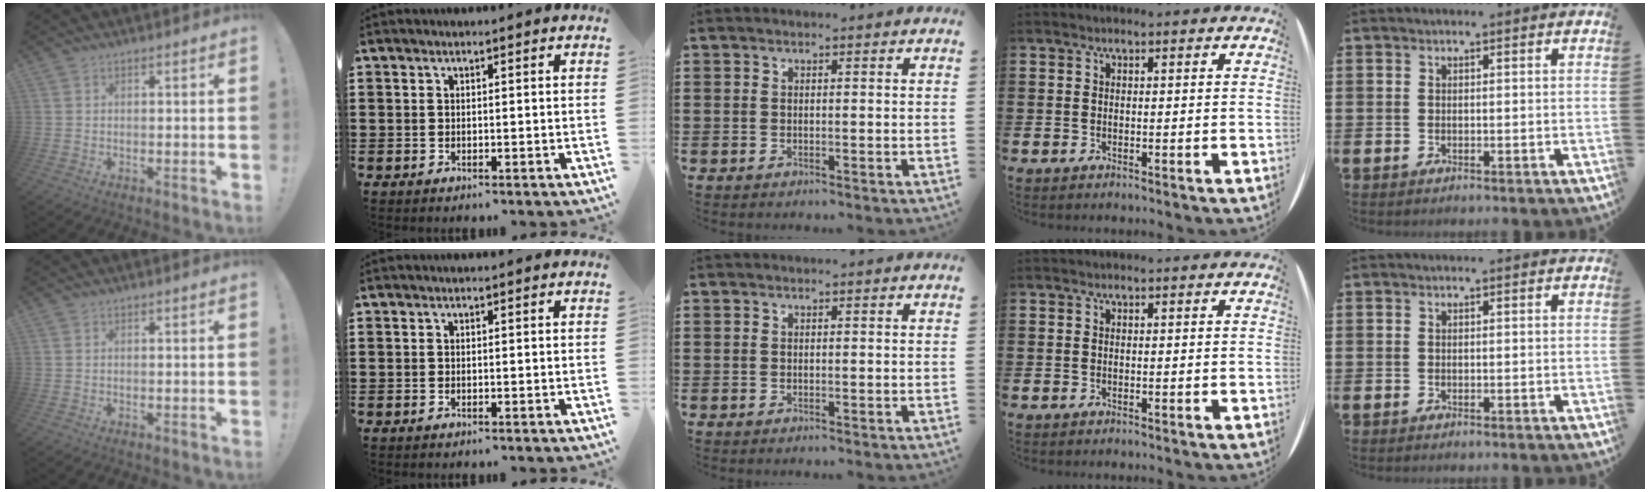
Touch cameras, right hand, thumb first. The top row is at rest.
{}